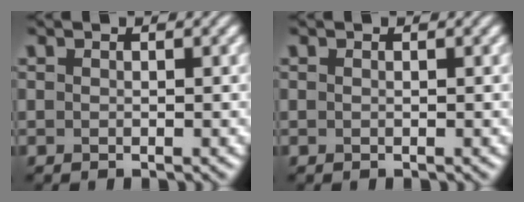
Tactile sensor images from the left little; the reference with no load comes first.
{"total": 0.0}